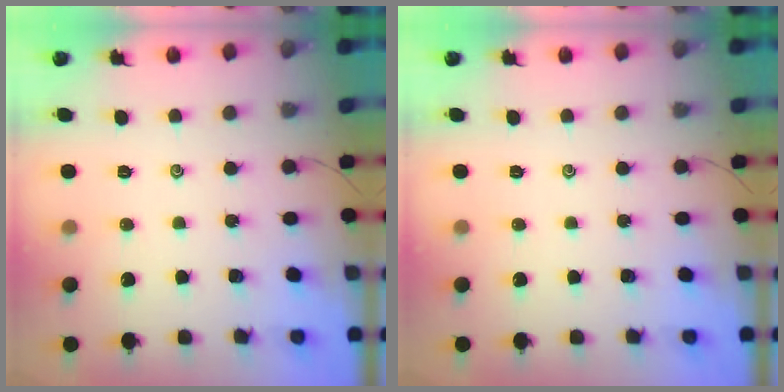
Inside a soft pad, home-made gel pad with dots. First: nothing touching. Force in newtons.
{"total": 0.0}